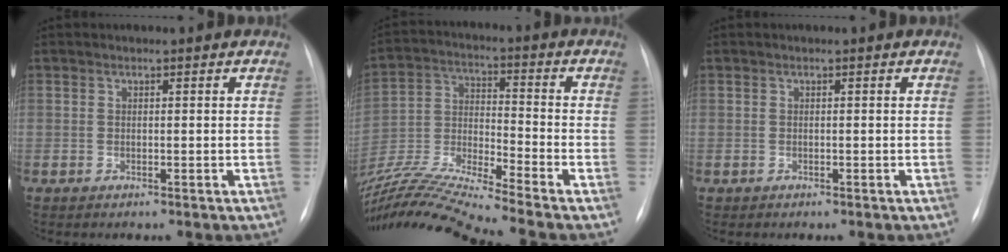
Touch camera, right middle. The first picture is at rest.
{"total": 16.8, "force": [-15.4, -2.7, 6.3], "torque": [-0.120, -0.004, -0.280]}
{"total": 0.0}